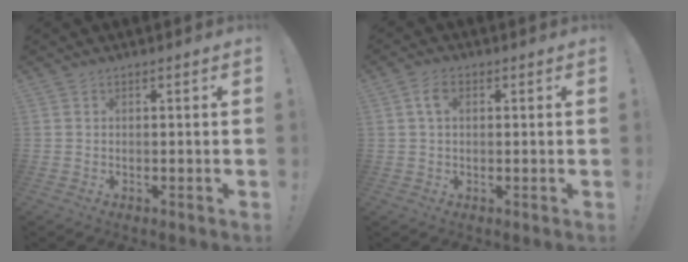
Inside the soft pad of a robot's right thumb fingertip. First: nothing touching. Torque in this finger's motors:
{"motor_torque": [0.38, 0.37, -0.08, 0.09, 0.01]}